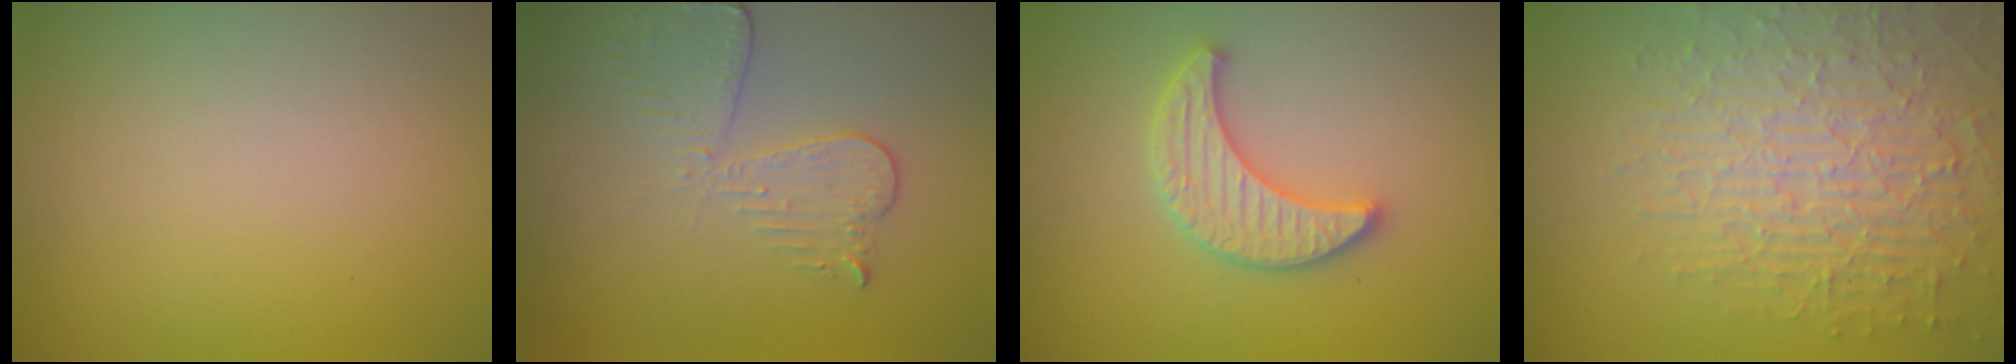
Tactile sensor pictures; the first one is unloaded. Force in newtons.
{"total": 3.1, "press": 2.7, "slide": 1.4}
{"total": 4.0, "press": 4.0, "slide": 0.7}
{"total": 6.6, "press": 5.1, "slide": 4.2}